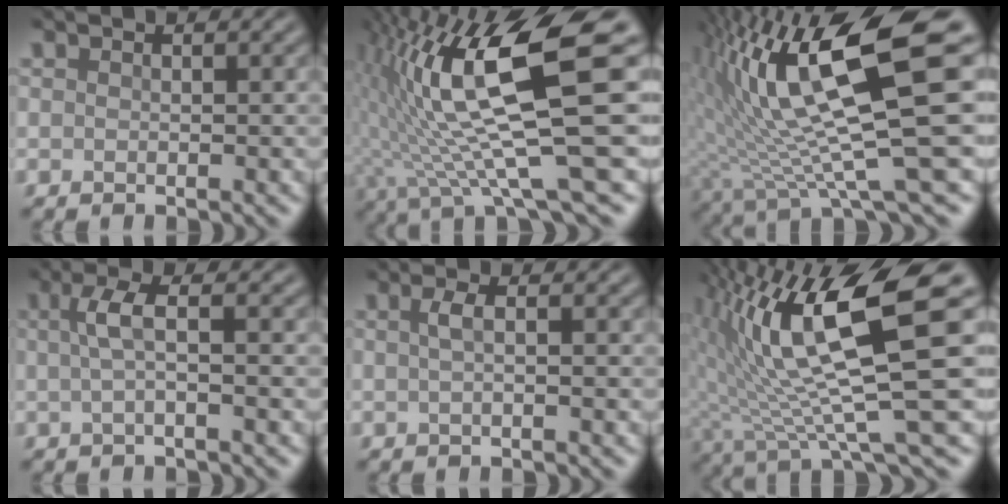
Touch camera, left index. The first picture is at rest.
{"total": 13.4, "force": [2.4, 2.8, 12.9], "torque": [-0.221, 0.005, 0.050]}
{"total": 14.2, "force": [3.6, 3.3, 13.3], "torque": [-0.238, 0.005, 0.073]}
{"total": 1.9, "force": [-0.1, 0.3, 1.9], "torque": [-0.046, 0.003, 0.003]}
{"total": 1.0, "force": [-0.1, 0.2, 1.0], "torque": [-0.025, 0.003, 0.003]}
{"total": 12.9, "force": [3.5, 2.8, 12.1], "torque": [-0.211, 0.005, 0.069]}